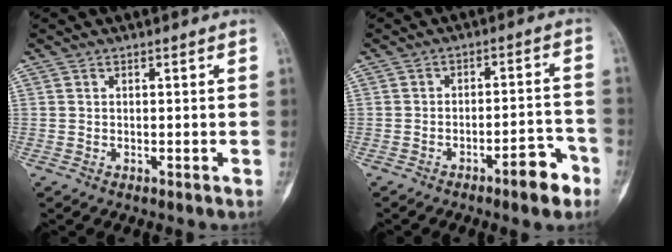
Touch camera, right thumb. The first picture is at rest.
{"total": 7.2, "force": [-4.4, 2.2, 5.2], "torque": [-0.059, 0.038, -0.059]}